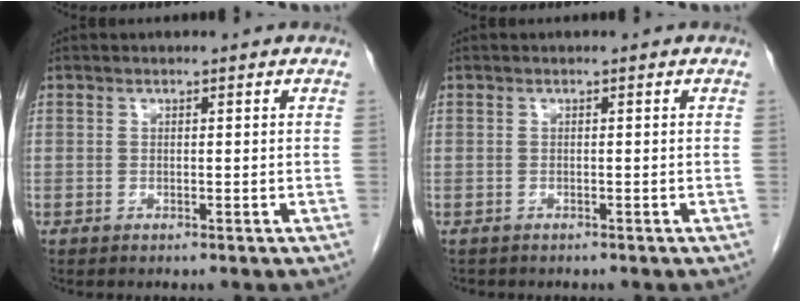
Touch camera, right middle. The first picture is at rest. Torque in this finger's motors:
{"motor_torque": [0.21, -0.07, -0.11, 0.01]}